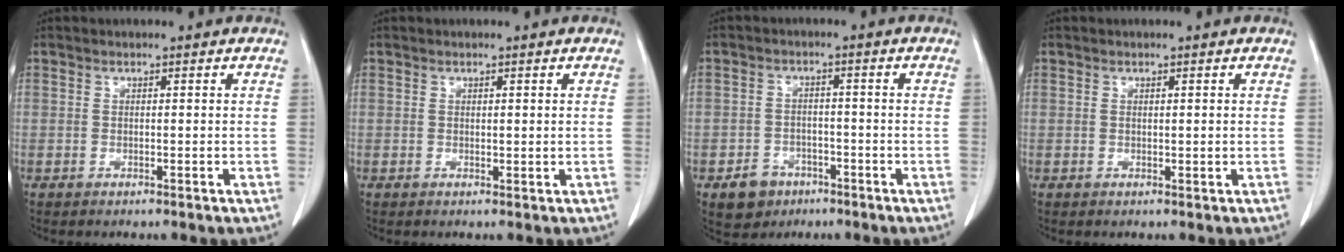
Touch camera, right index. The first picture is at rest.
{"total": 0.0}
{"total": 5.3, "force": [-3.0, 4.1, 1.2], "torque": [-0.016, 0.009, -0.042]}
{"total": 0.0}